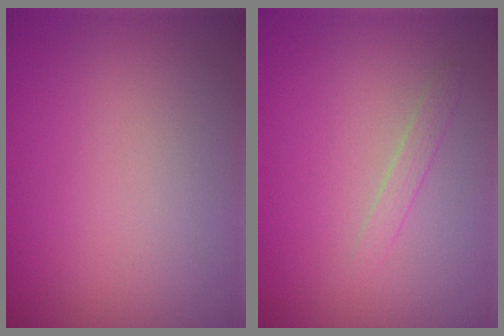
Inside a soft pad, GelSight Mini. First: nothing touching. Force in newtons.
{"total": 1.0, "press": 1.0, "slide": 0.1}